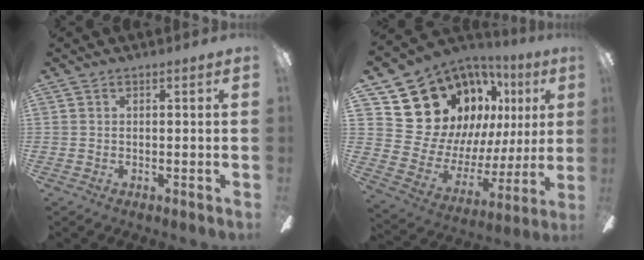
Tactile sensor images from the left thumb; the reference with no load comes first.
{"total": 20.6, "force": [12.8, 14.4, 7.3], "torque": [-0.138, -0.101, 0.271]}